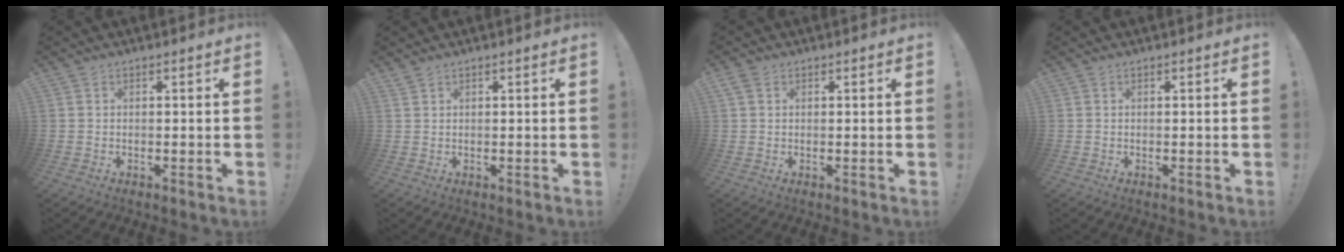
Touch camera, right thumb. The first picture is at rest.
{"total": 1.0, "force": [0.9, 0.3, 0.5], "torque": [-0.012, -0.001, 0.017]}
{"total": 2.0, "force": [1.1, 1.3, 1.0], "torque": [-0.015, 0.001, 0.021]}
{"total": 0.0}